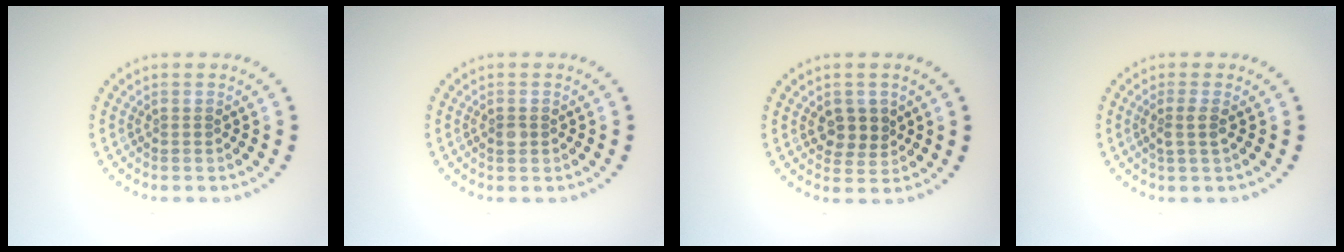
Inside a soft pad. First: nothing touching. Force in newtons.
{"total": 0.9, "press": 0.9, "slide": 0.0}
{"total": 2.5, "press": 2.3, "slide": 0.9}
{"total": 1.5, "press": 1.3, "slide": 0.9}